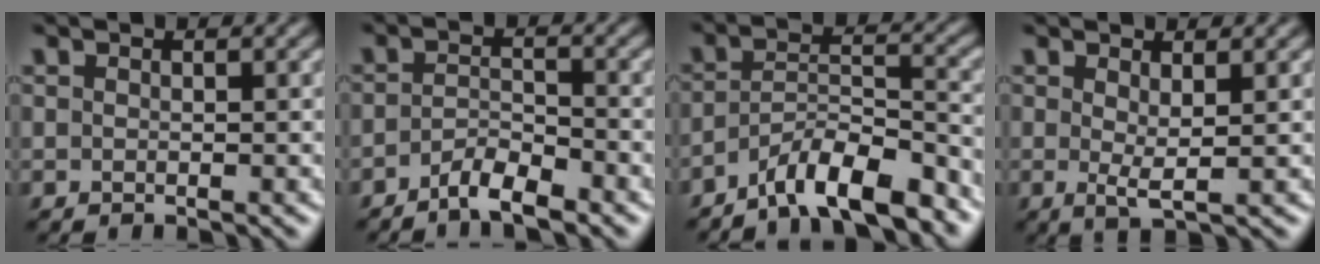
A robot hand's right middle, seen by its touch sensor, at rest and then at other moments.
{"total": 2.9, "force": [-2.2, 0.6, 1.8], "torque": [-0.032, 0.003, -0.045]}
{"total": 7.5, "force": [-5.9, 1.6, 4.3], "torque": [-0.066, 0.005, -0.102]}
{"total": 1.9, "force": [0.4, 0.3, 1.8], "torque": [-0.034, -0.008, 0.009]}